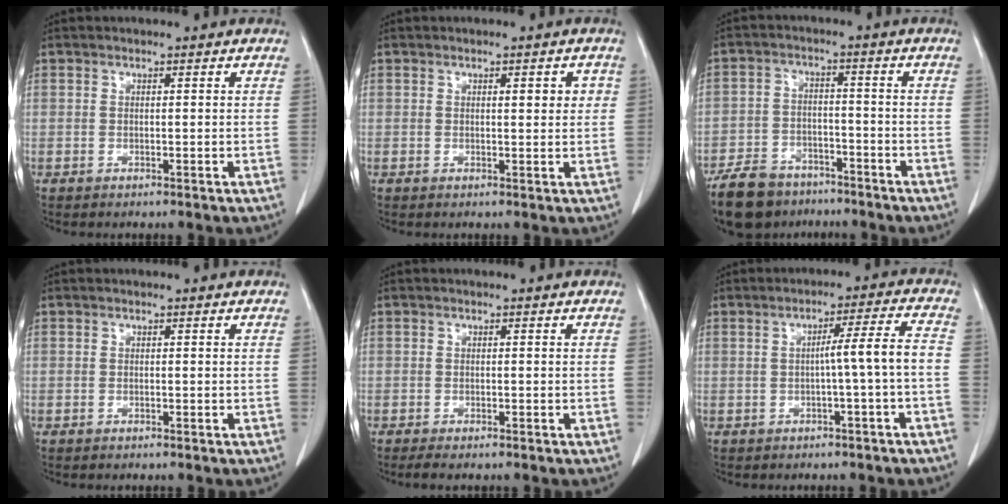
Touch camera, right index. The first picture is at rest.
{"total": 2.5, "force": [0.7, 0.8, 2.2], "torque": [-0.029, 0.002, 0.011]}
{"total": 10.8, "force": [-8.4, 5.7, 3.5], "torque": [-0.072, -0.002, -0.136]}
{"total": 0.0}
{"total": 2.6, "force": [-2.1, 0.4, 1.4], "torque": [-0.020, -0.006, -0.027]}
{"total": 5.3, "force": [-1.3, -1.0, 5.1], "torque": [-0.075, 0.014, -0.017]}